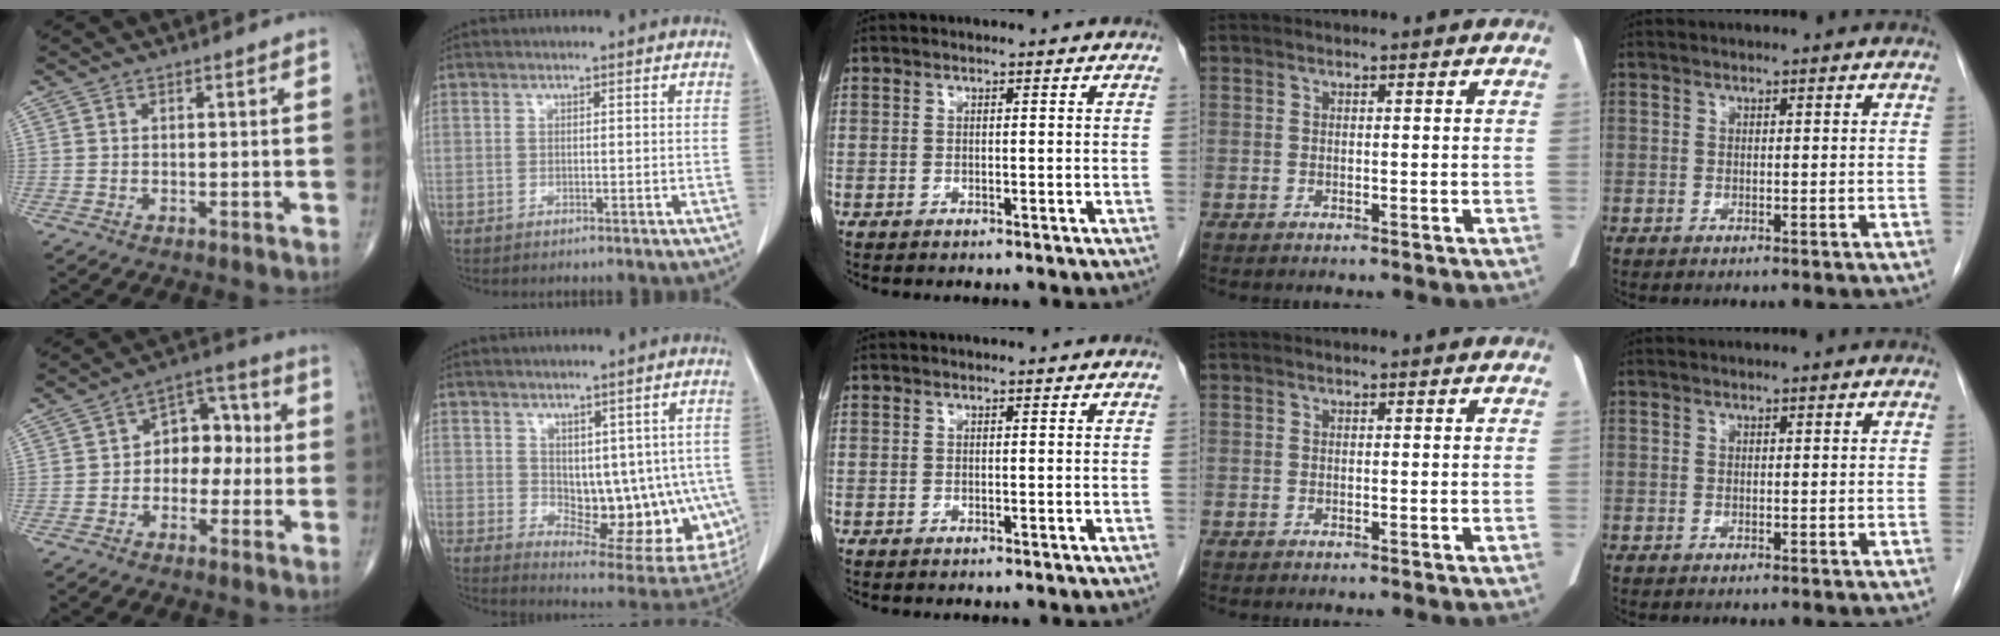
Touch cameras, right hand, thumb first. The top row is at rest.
{"thumb": {"total": 9.6, "force": [-0.3, 6.9, 6.7], "torque": [-0.055, 0.038, -0.018]}, "index": {"total": 14.1, "force": [-0.3, 7.3, 12.1], "torque": [-0.141, -0.005, 0.016]}}